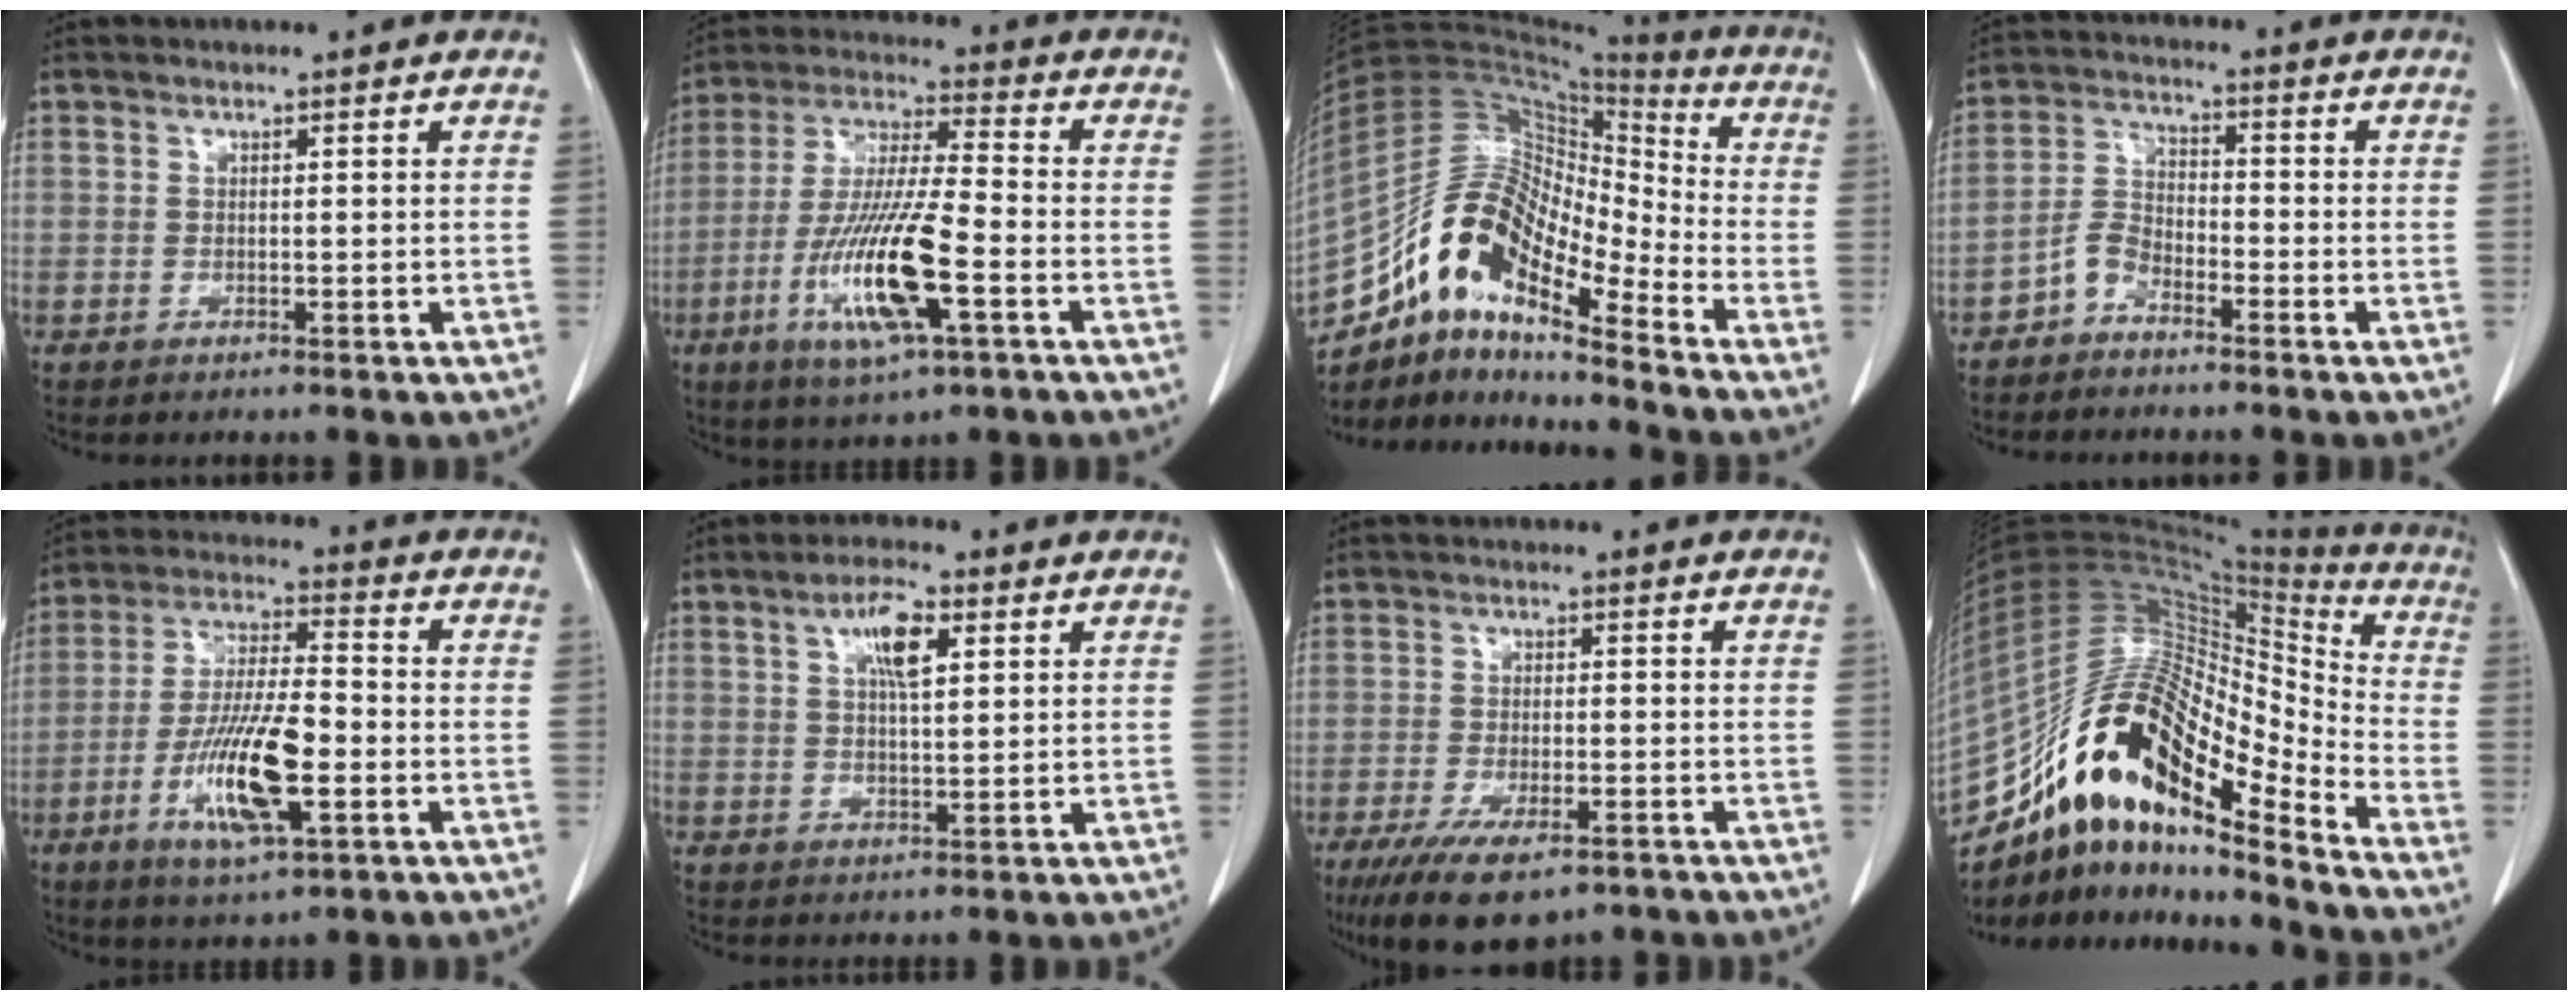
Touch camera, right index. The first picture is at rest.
{"total": 15.5, "force": [-5.4, 1.7, 14.4], "torque": [-0.294, -0.017, -0.098]}
{"total": 15.6, "force": [-10.5, 4.8, 10.6], "torque": [-0.190, 0.049, -0.185]}
{"total": 4.2, "force": [-3.2, 2.0, 1.8], "torque": [-0.037, 0.006, -0.069]}
{"total": 13.3, "force": [-4.4, 2.7, 12.3], "torque": [-0.241, -0.009, -0.077]}
{"total": 5.6, "force": [2.3, 1.4, 5.0], "torque": [-0.092, 0.005, 0.039]}
{"total": 11.0, "force": [-7.5, 3.7, 7.2], "torque": [-0.118, -0.016, -0.115]}
{"total": 23.5, "force": [-15.5, 6.3, 16.5], "torque": [-0.326, 0.027, -0.275]}